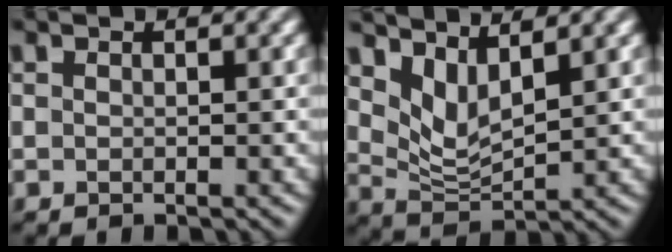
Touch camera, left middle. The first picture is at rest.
{"total": 3.1, "force": [2.2, 1.1, 2.0], "torque": [-0.050, -0.008, 0.052]}